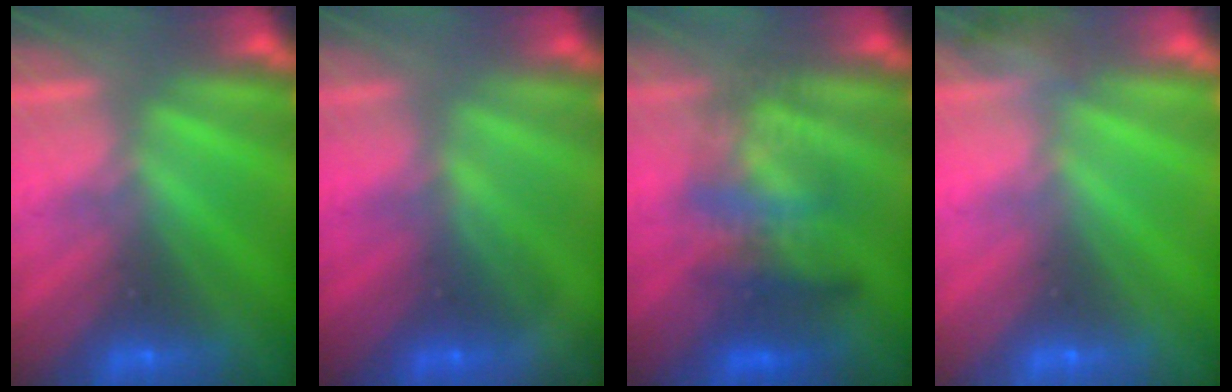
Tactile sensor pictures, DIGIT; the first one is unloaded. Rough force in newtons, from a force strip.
{"total": 1.7}
{"total": 3.8}
{"total": 2.8}